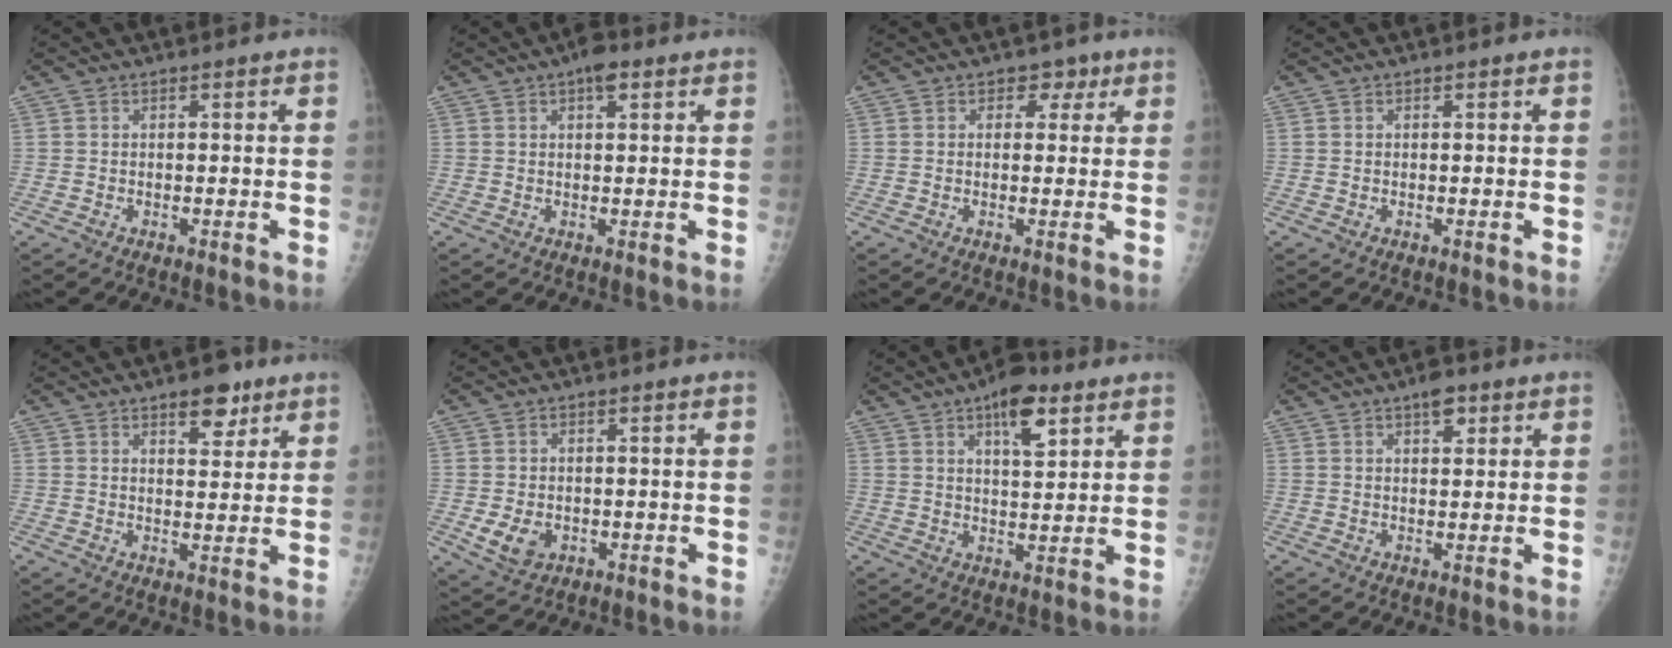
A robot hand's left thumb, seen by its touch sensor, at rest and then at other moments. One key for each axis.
{"total": 3.5, "fx": 1.9, "fy": 1.5, "fz": 2.6, "tx": -0.027, "ty": -0.002, "tz": 0.024}
{"total": 2.8, "fx": 1.3, "fy": 2.3, "fz": 1.0, "tx": 0.017, "ty": -0.004, "tz": 0.012}
{"total": 0.0}
{"total": 6.0, "fx": 3.9, "fy": 2.9, "fz": 3.6, "tx": -0.024, "ty": -0.021, "tz": 0.052}
{"total": 4.6, "fx": -1.1, "fy": 3.5, "fz": 2.8, "tx": -0.040, "ty": -0.004, "tz": -0.007}
{"total": 9.0, "fx": 4.8, "fy": 3.7, "fz": 6.7, "tx": -0.081, "ty": -0.022, "tz": 0.073}
{"total": 3.6, "fx": 2.1, "fy": 1.7, "fz": 2.4, "tx": -0.020, "ty": -0.008, "tz": 0.031}